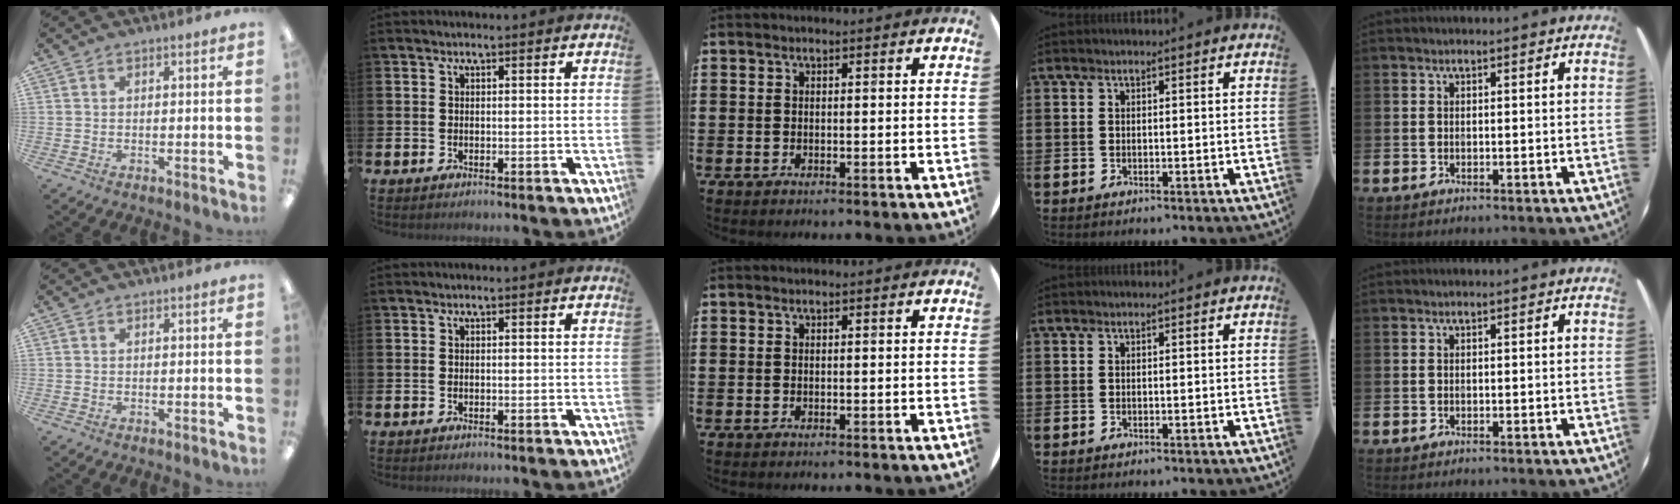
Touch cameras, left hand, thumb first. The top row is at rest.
{}